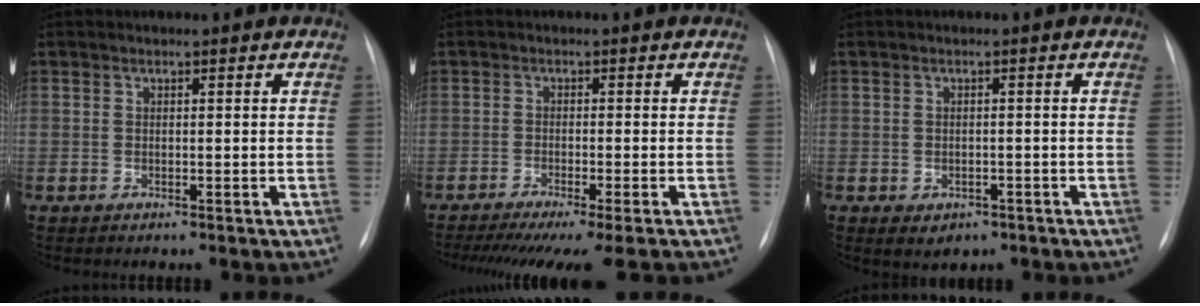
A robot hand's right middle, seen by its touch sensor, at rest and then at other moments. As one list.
[{"total": 10.6, "force": [-8.6, -0.3, 6.2], "torque": [-0.081, -0.031, -0.130]}, {"total": 2.9, "force": [-1.4, 2.1, 1.4], "torque": [-0.016, 0.003, -0.006]}]